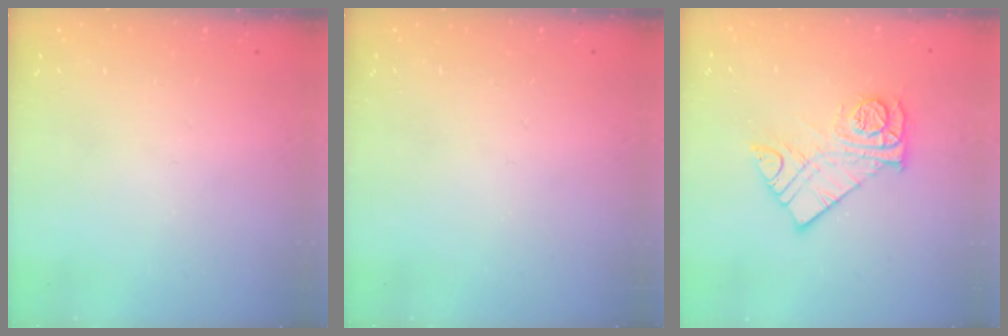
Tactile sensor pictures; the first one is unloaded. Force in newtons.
{"total": 0.0}
{"total": 11.4, "press": 11.4, "slide": 1.0}